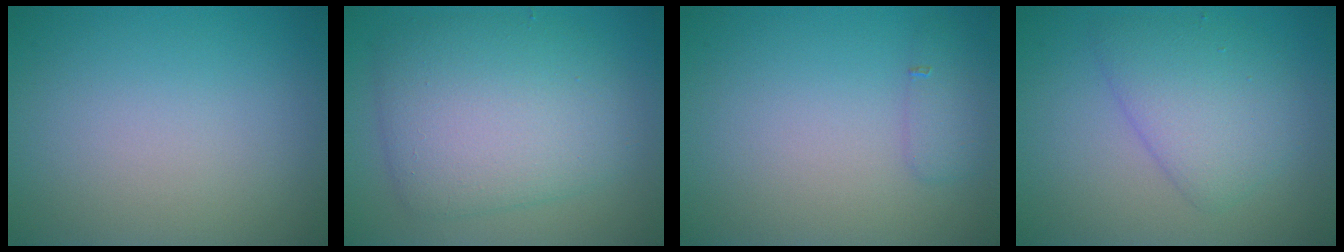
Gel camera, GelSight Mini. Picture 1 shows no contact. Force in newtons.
{"total": 7.2, "press": 7.2, "slide": 0.1}
{"total": 1.4, "press": 1.4, "slide": 0.0}
{"total": 4.1, "press": 4.1, "slide": 0.1}